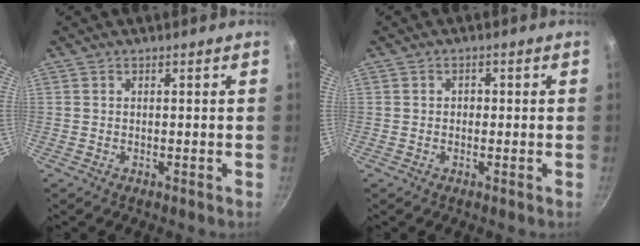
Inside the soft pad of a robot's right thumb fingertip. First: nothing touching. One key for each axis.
{"total": 1.2, "fx": 0.0, "fy": 1.1, "fz": 0.6, "tx": -0.007, "ty": 0.005, "tz": -0.002}